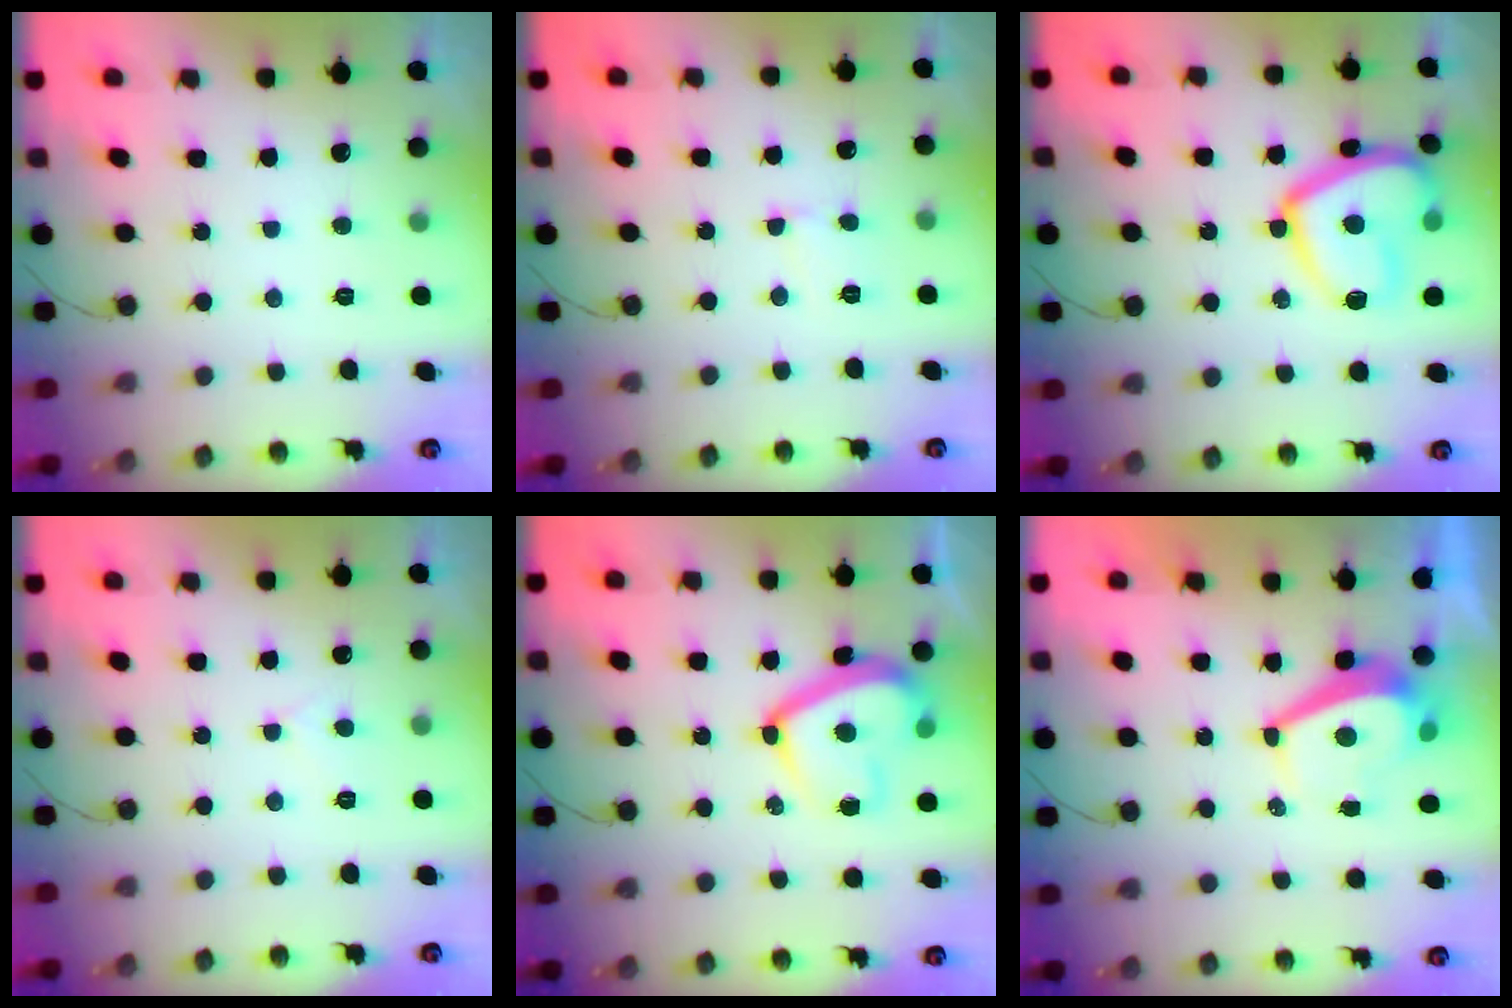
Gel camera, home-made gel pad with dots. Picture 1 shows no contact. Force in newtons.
{"total": 2.8, "press": 2.8, "slide": 0.2}
{"total": 15.9, "press": 15.8, "slide": 1.6}
{"total": 2.7, "press": 2.7, "slide": 0.3}
{"total": 14.6, "press": 14.5, "slide": 1.4}
{"total": 4.8, "press": 4.8, "slide": 0.3}